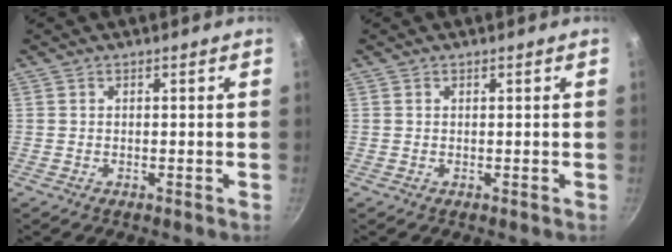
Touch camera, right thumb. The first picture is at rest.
{"total": 0.0}